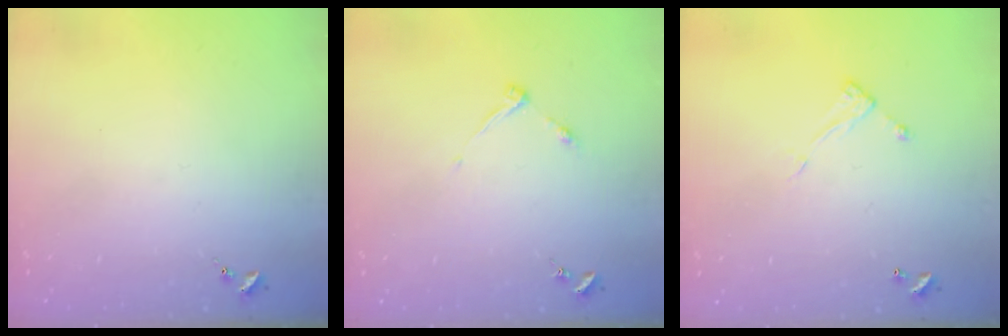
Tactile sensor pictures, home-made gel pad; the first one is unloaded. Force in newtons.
{"total": 4.5, "press": 4.4, "slide": 0.6}
{"total": 5.0, "press": 5.0, "slide": 0.4}